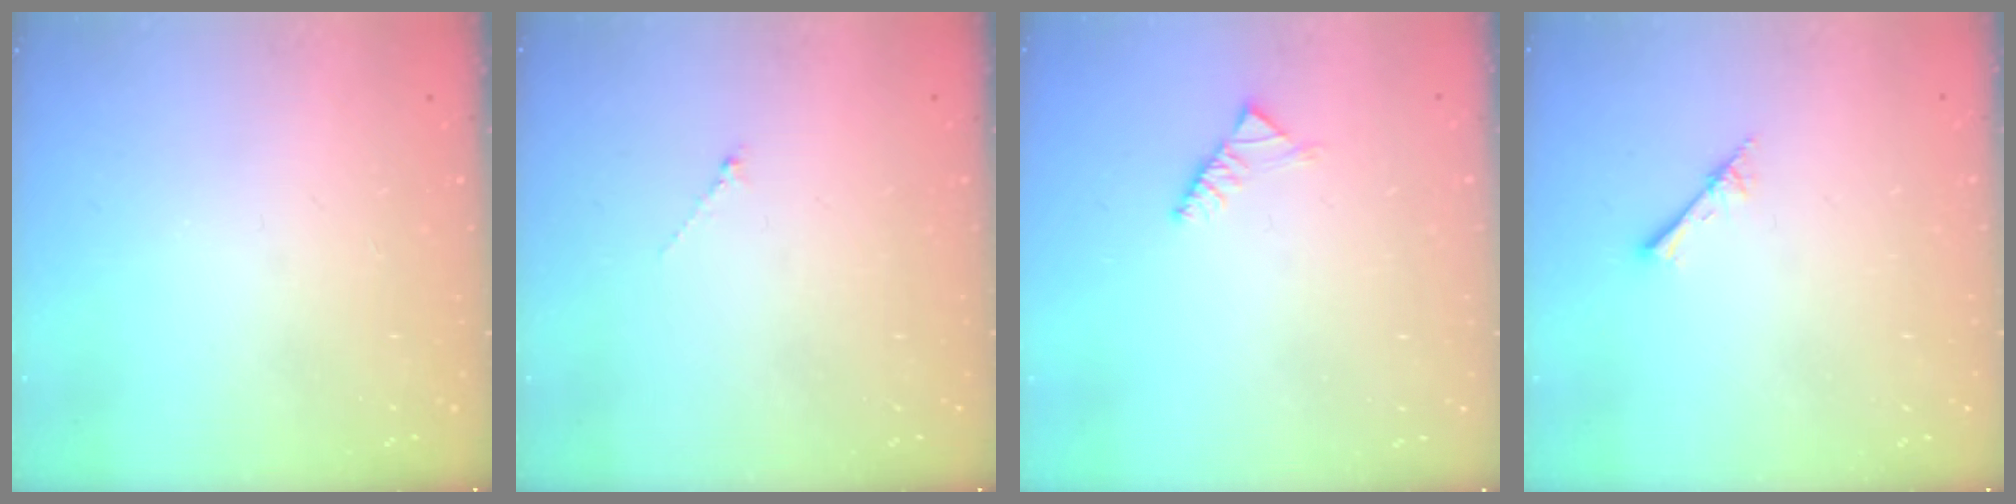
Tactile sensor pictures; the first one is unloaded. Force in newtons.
{"total": 0.6, "press": 0.5, "slide": 0.3}
{"total": 2.6, "press": 2.5, "slide": 0.8}
{"total": 2.4, "press": 2.4, "slide": 0.3}